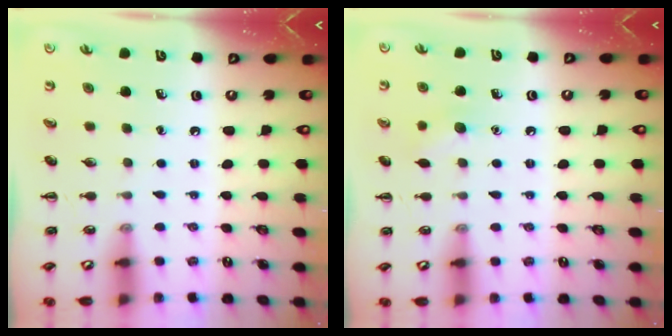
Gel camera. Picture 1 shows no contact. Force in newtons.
{"total": 6.2, "press": 5.9, "slide": 1.7}